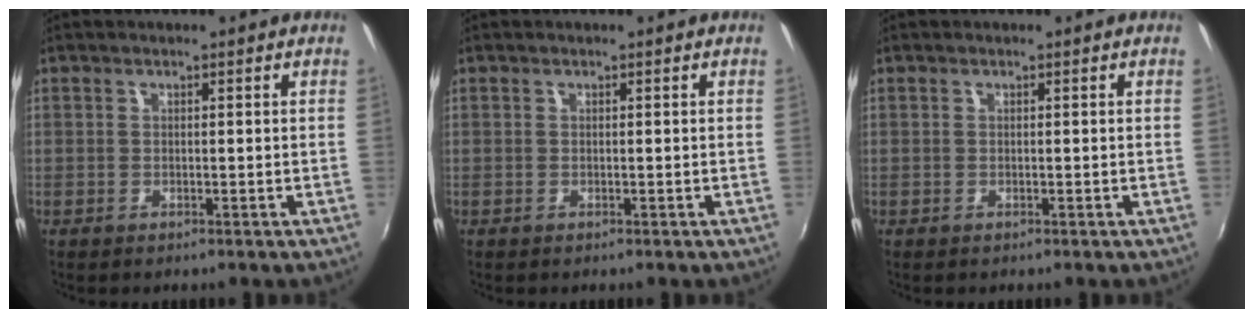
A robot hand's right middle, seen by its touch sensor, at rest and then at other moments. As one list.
[{"total": 0.0}, {"total": 0.0}]